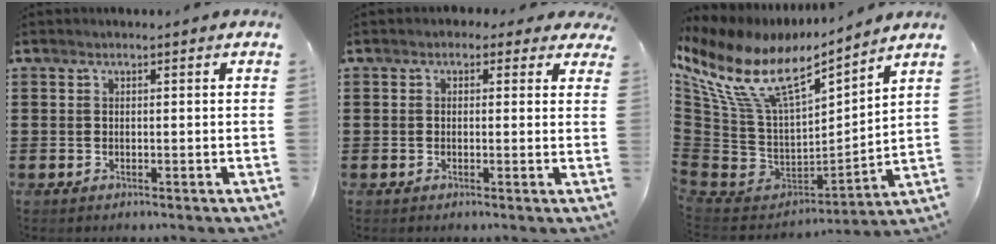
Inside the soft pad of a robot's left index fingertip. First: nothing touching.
{"total": 1.5, "force": [0.6, 1.3, 0.6], "torque": [-0.010, 0.006, 0.007]}
{"total": 12.9, "force": [6.9, 5.4, 9.4], "torque": [-0.220, -0.047, 0.114]}